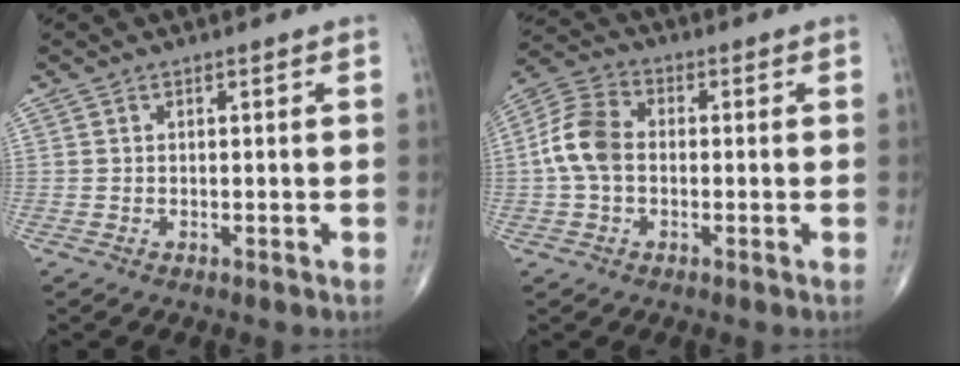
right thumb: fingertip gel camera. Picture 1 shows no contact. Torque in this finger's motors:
{"motor_torque": [-0.41, 0.47, 0.74, -0.56, 0.05]}